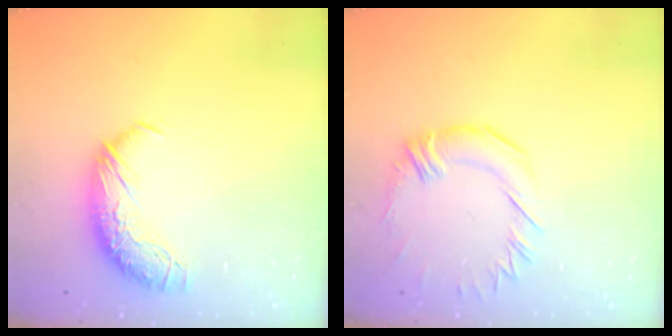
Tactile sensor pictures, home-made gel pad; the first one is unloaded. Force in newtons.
{"total": 0.9, "press": 0.1, "slide": 0.9}